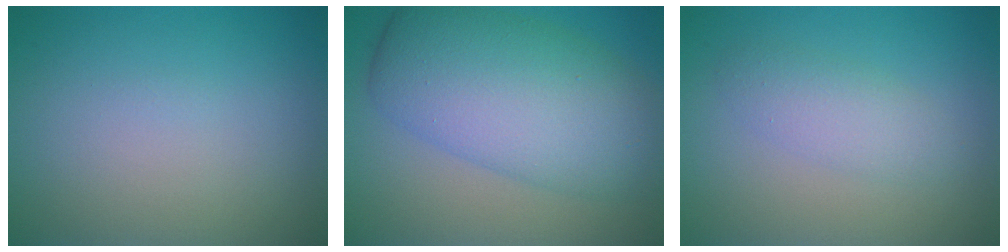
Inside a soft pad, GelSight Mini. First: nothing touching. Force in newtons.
{"total": 9.6, "press": 9.6, "slide": 0.2}
{"total": 2.4, "press": 2.4, "slide": 0.2}